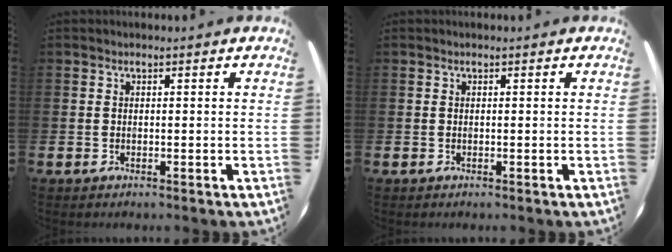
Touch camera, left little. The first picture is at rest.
{"total": 0.0}